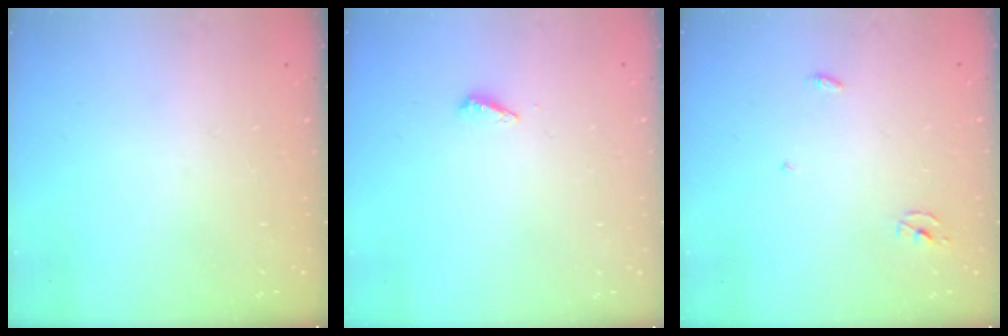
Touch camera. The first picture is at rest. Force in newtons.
{"total": 2.9, "press": 2.9, "slide": 0.3}
{"total": 2.3, "press": 2.3, "slide": 0.1}